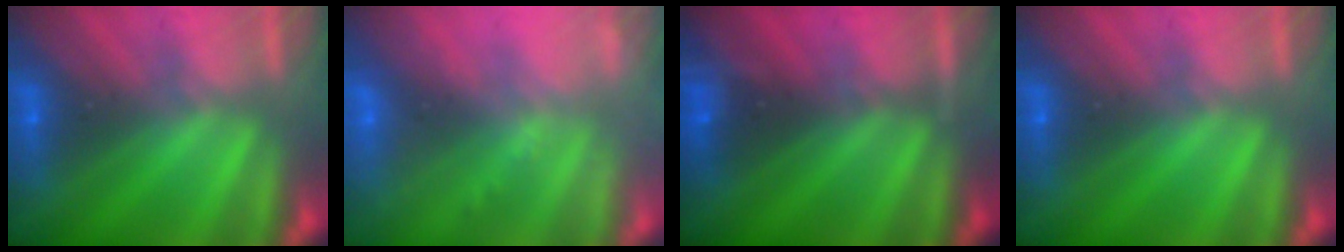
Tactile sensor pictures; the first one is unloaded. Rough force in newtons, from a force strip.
{"total": 2.4}
{"total": 3.5}
{"total": 0.0}